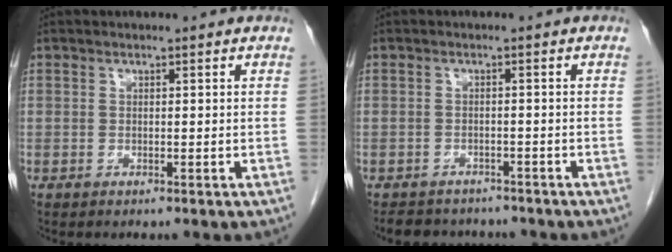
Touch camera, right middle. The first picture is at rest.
{"total": 6.6, "force": [-6.0, 2.6, 1.2], "torque": [-0.016, 0.001, -0.079]}